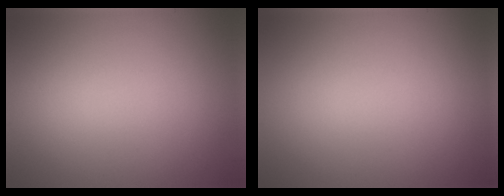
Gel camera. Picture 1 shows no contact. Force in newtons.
{"total": 0.0}